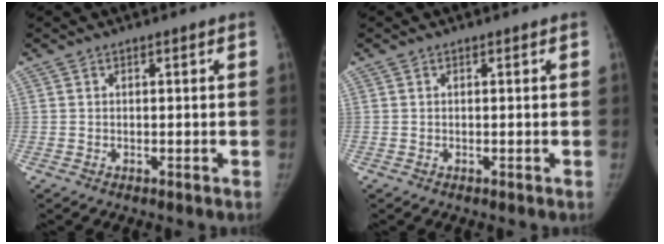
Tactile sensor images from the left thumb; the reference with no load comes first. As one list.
[{"total": 0.0}]